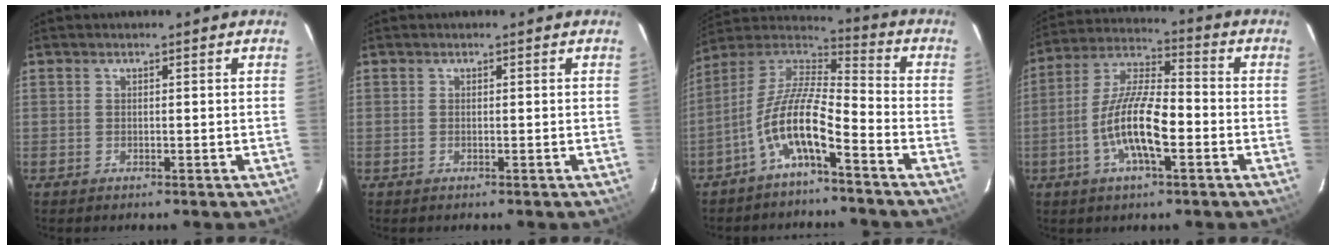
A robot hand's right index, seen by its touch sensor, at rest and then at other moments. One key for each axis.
{"total": 0.0}
{"total": 11.4, "fx": -6.2, "fy": 2.7, "fz": 9.2, "tx": -0.187, "ty": 0.009, "tz": -0.122}
{"total": 12.6, "fx": -4.1, "fy": 3.7, "fz": 11.3, "tx": -0.230, "ty": 0.000, "tz": -0.079}